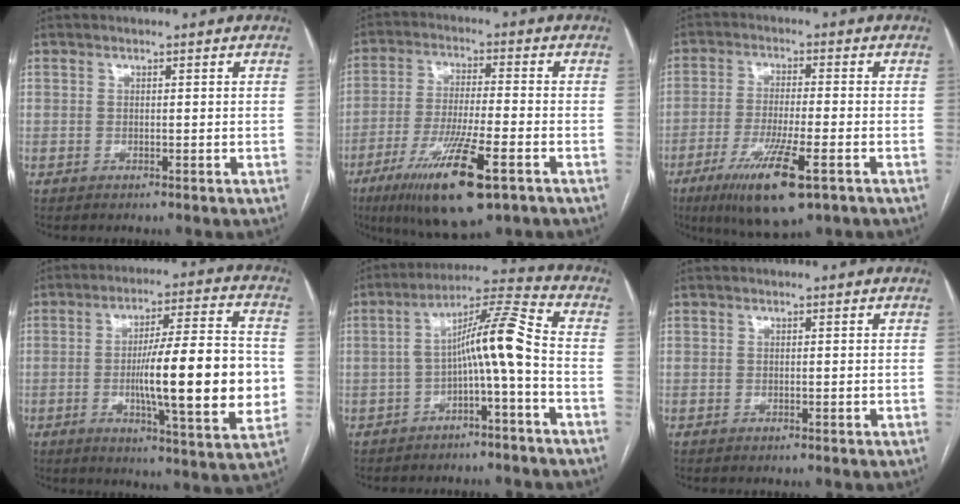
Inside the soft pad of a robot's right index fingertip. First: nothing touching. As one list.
[{"total": 14.5, "force": [-7.6, 1.9, 12.2], "torque": [-0.233, -0.035, -0.129]}, {"total": 11.6, "force": [-6.1, 1.5, 9.7], "torque": [-0.180, -0.030, -0.099]}, {"total": 18.3, "force": [-1.8, 1.9, 18.1], "torque": [-0.268, 0.003, -0.027]}, {"total": 9.1, "force": [-2.1, -0.2, 8.8], "torque": [-0.143, 0.034, -0.037]}, {"total": 0.0}]